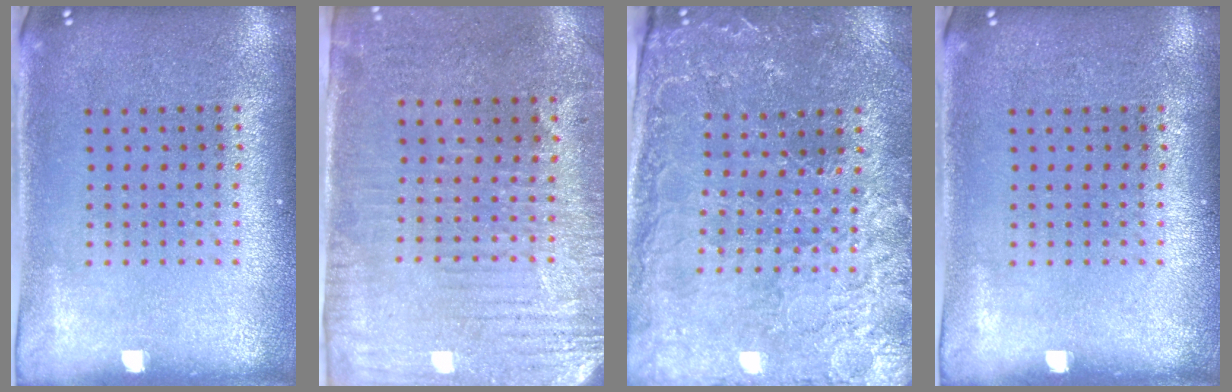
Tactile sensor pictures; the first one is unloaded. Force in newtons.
{"total": 3.1, "press": 2.7, "slide": 1.5}
{"total": 1.7, "press": 1.7, "slide": 0.3}
{"total": 0.0}